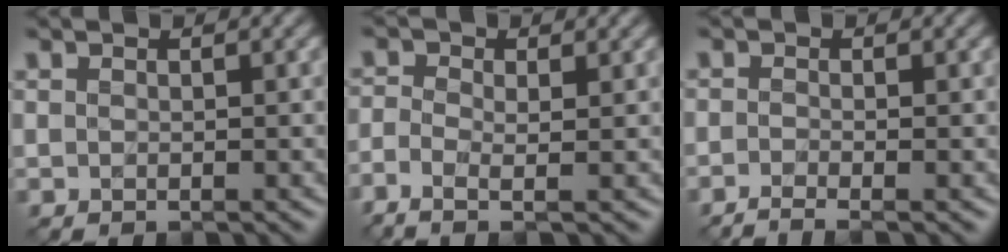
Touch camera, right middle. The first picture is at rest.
{"total": 3.0, "force": [-1.3, 1.2, 2.5], "torque": [-0.066, -0.016, -0.024]}
{"total": 1.9, "force": [-1.3, 0.4, 1.3], "torque": [-0.018, -0.009, -0.036]}